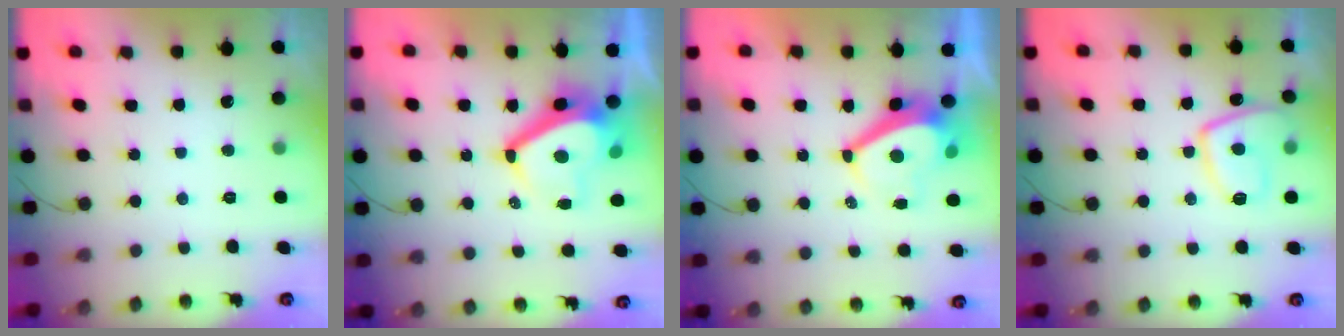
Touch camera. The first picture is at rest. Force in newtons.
{"total": 11.1, "press": 11.1, "slide": 0.9}
{"total": 5.6, "press": 5.6, "slide": 0.7}
{"total": 9.8, "press": 9.7, "slide": 1.1}